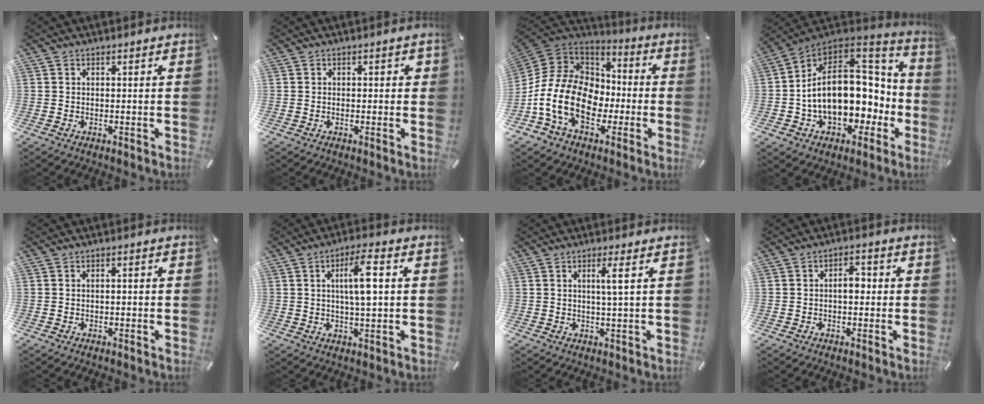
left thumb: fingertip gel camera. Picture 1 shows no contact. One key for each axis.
{"total": 1.1, "fx": -0.3, "fy": 0.7, "fz": 0.8, "tx": -0.016, "ty": 0.003, "tz": -0.006}
{"total": 18.0, "fx": -5.5, "fy": 13.5, "fz": 10.6, "tx": -0.235, "ty": 0.023, "tz": -0.088}
{"total": 22.2, "fx": -0.6, "fy": 15.6, "fz": 15.8, "tx": -0.272, "ty": -0.017, "tz": -0.001}
{"total": 0.7, "fx": -0.3, "fy": 0.5, "fz": 0.5, "tx": -0.010, "ty": 0.000, "tz": -0.006}
{"total": 8.7, "fx": 1.3, "fy": 2.0, "fz": 8.4, "tx": -0.157, "ty": 0.003, "tz": 0.016}
{"total": 3.9, "fx": 1.0, "fy": 0.0, "fz": 3.7, "tx": -0.074, "ty": -0.004, "tz": 0.013}
{"total": 4.4, "fx": -0.1, "fy": 2.4, "fz": 3.6, "tx": -0.054, "ty": 0.007, "tz": -0.009}